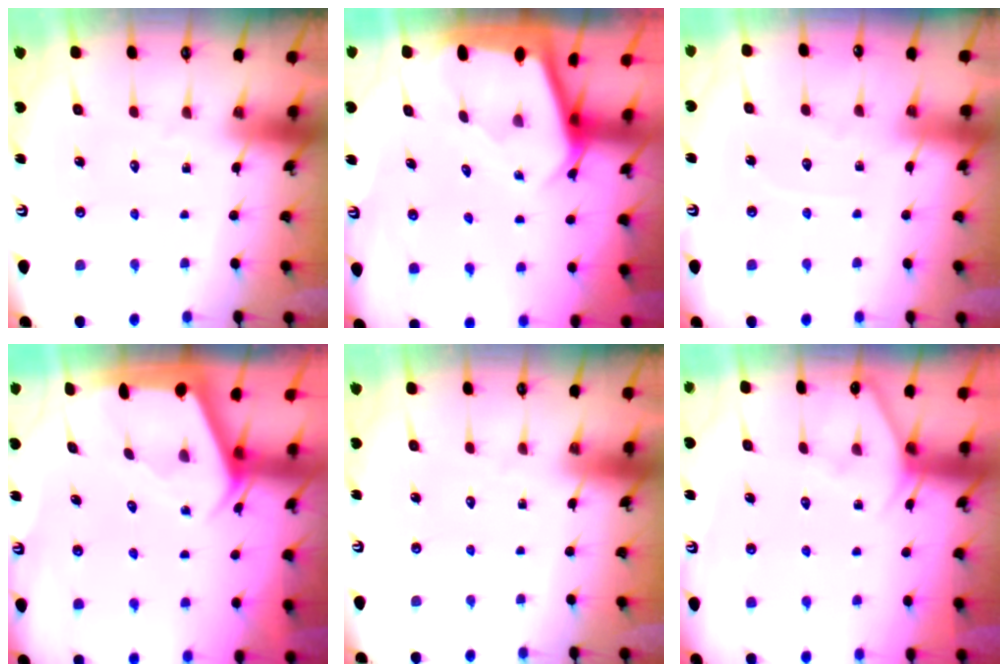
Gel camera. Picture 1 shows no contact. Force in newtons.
{"total": 2.4, "press": 2.4, "slide": 0.1}
{"total": 3.0, "press": 2.9, "slide": 0.4}
{"total": 2.4, "press": 2.4, "slide": 0.3}
{"total": 0.0}
{"total": 4.9, "press": 4.9, "slide": 0.6}